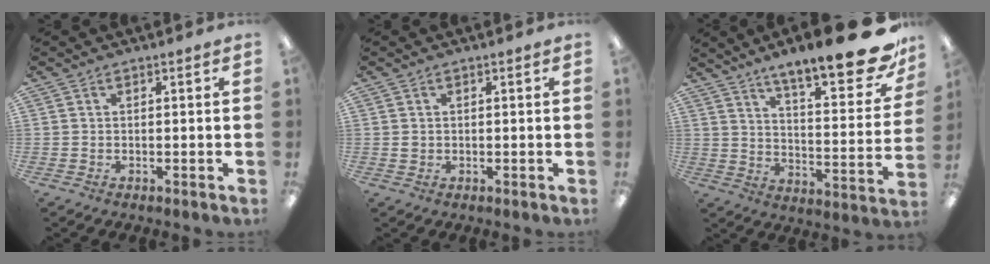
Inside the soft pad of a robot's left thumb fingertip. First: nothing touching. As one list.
[{"total": 1.2, "force": [0.1, 1.2, 0.4], "torque": [-0.008, 0.005, 0.000]}, {"total": 17.6, "force": [13.7, 3.4, 10.6], "torque": [-0.160, -0.098, 0.222]}]